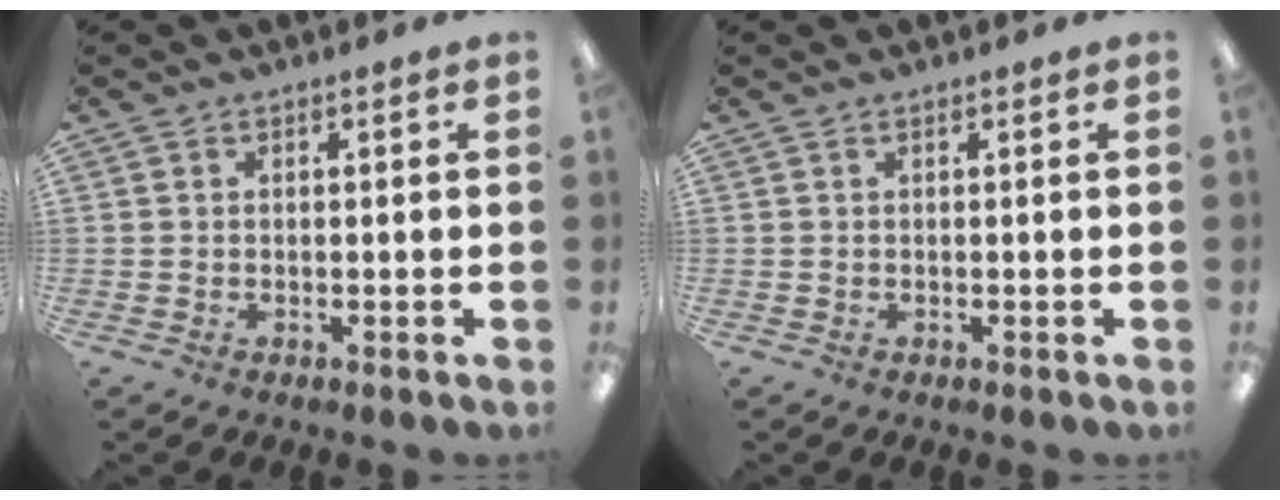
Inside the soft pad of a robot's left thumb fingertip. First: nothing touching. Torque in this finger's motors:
{"motor_torque": [-0.03, -0.03, 0.14, -0.12, 0.00]}